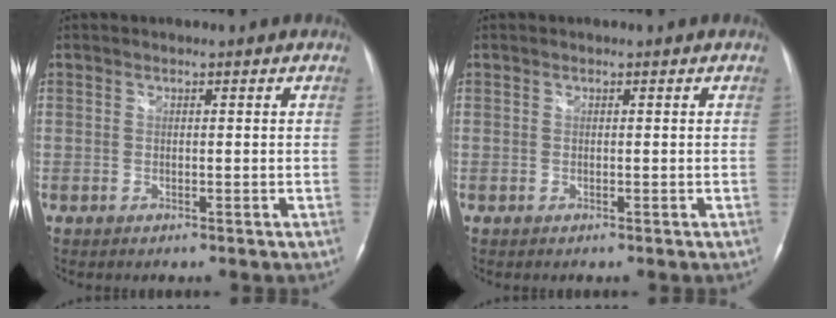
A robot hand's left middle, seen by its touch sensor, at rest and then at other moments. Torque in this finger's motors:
{"motor_torque": [0.00, 0.00, 0.00, 0.00]}